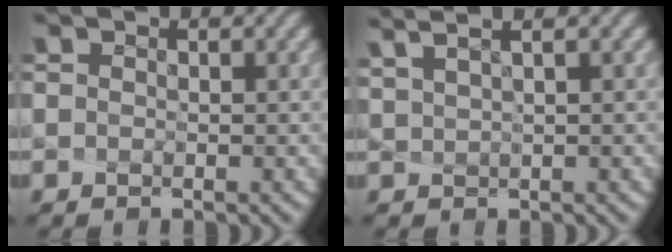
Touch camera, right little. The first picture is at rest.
{"total": 1.7, "force": [0.9, -1.4, -0.2], "torque": [-0.013, -0.009, 0.048]}